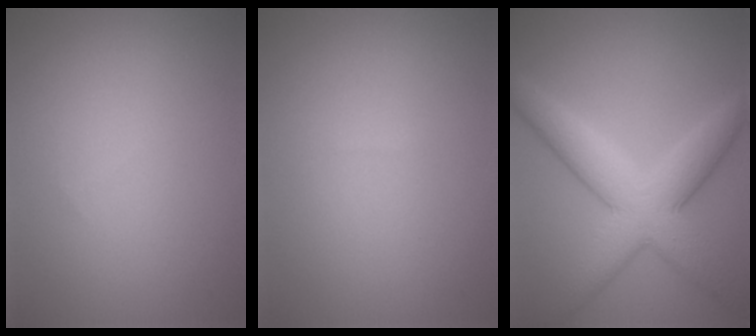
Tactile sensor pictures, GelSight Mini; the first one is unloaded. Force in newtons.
{"total": 0.0}
{"total": 7.3, "press": 7.3, "slide": 0.3}